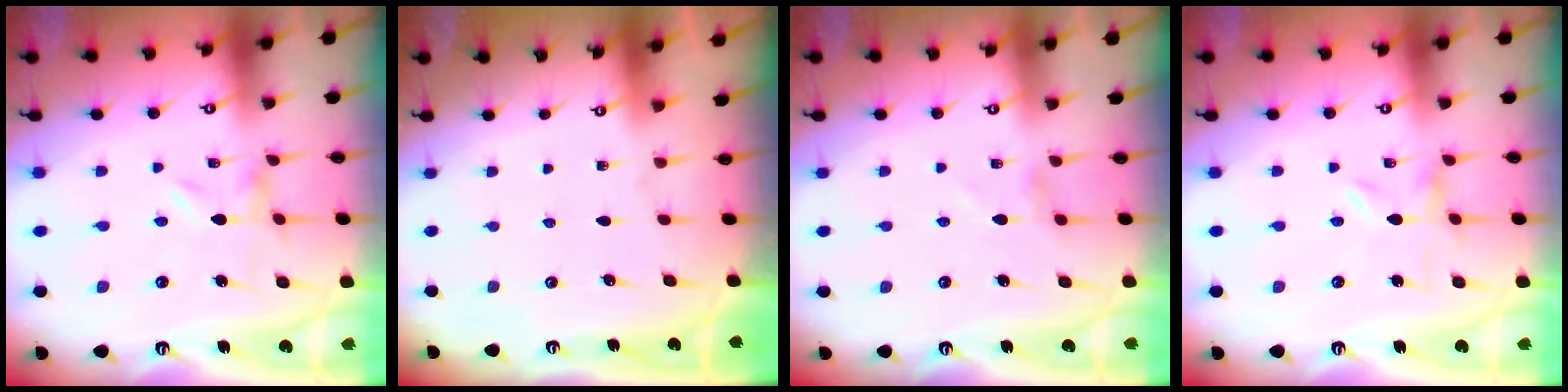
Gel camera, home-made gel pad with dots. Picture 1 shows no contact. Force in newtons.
{"total": 0.0}
{"total": 2.5, "press": 2.5, "slide": 0.4}
{"total": 0.0}